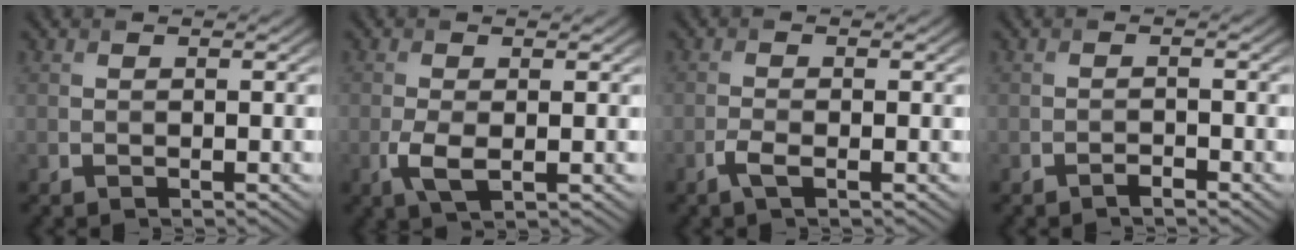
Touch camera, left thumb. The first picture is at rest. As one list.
[{"total": 3.1, "force": [-0.7, 1.3, 2.7], "torque": [-0.069, -0.009, -0.017]}, {"total": 1.9, "force": [-1.0, 0.4, 1.5], "torque": [-0.037, 0.001, -0.024]}, {"total": 1.0, "force": [-0.8, 0.2, 0.5], "torque": [-0.008, 0.001, -0.015]}]